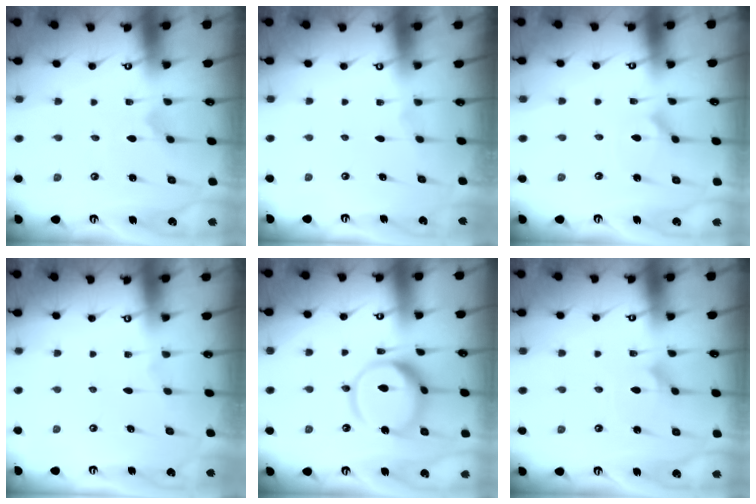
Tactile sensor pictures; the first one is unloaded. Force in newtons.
{"total": 0.0}
{"total": 3.9, "press": 3.8, "slide": 0.4}
{"total": 0.0}
{"total": 15.1, "press": 15.0, "slide": 1.8}
{"total": 2.6, "press": 2.6, "slide": 0.2}